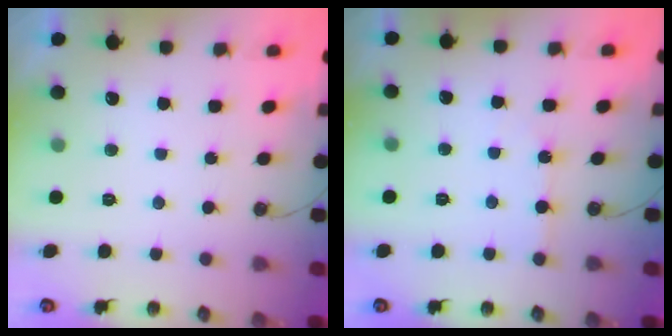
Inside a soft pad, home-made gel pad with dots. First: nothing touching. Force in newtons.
{"total": 4.4, "press": 4.4, "slide": 0.5}